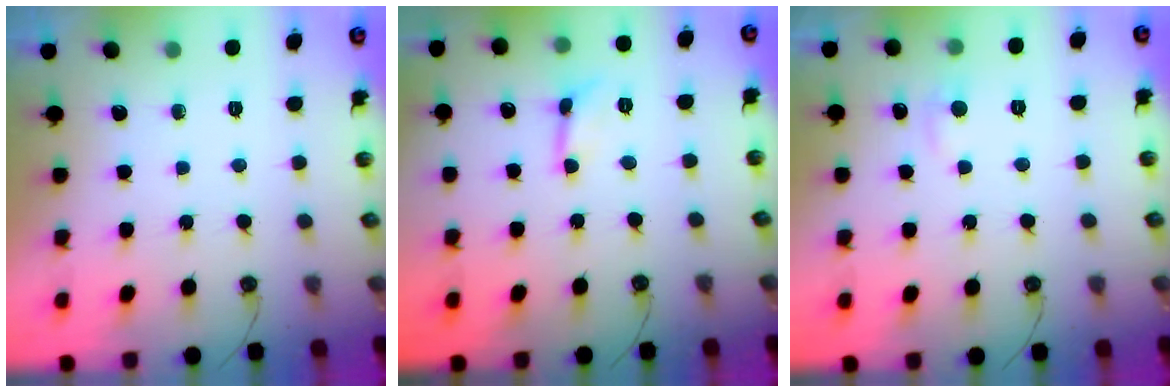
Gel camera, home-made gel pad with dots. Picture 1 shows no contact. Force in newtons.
{"total": 2.1, "press": 2.1, "slide": 0.5}
{"total": 1.8, "press": 1.6, "slide": 0.6}